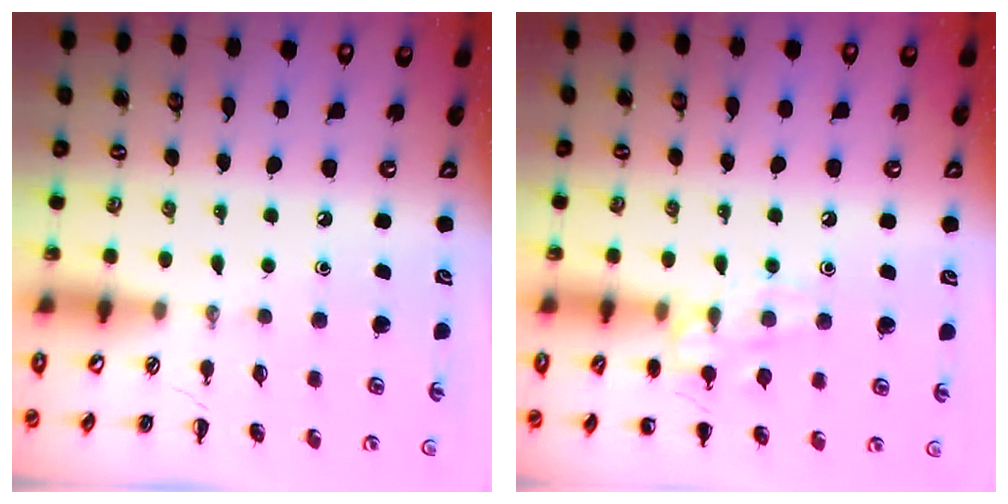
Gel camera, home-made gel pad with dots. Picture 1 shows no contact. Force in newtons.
{"total": 10.5, "press": 10.4, "slide": 1.0}